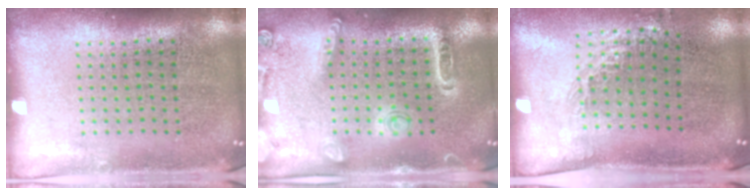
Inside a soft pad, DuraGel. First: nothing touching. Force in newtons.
{"total": 1.7, "press": 1.5, "slide": 0.8}
{"total": 1.2, "press": 0.9, "slide": 0.7}